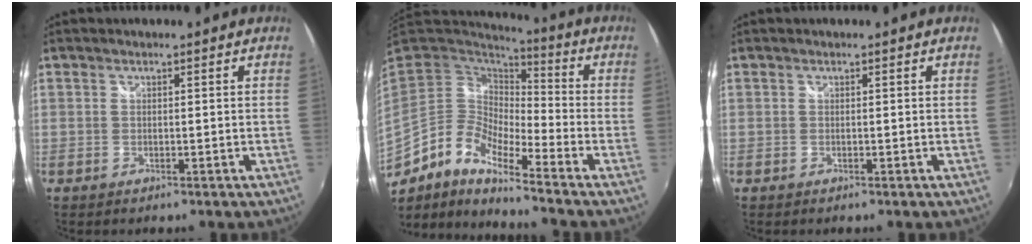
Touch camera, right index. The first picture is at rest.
{"total": 12.2, "force": [-6.7, 4.3, 9.3], "torque": [-0.159, -0.011, -0.139]}
{"total": 0.0}